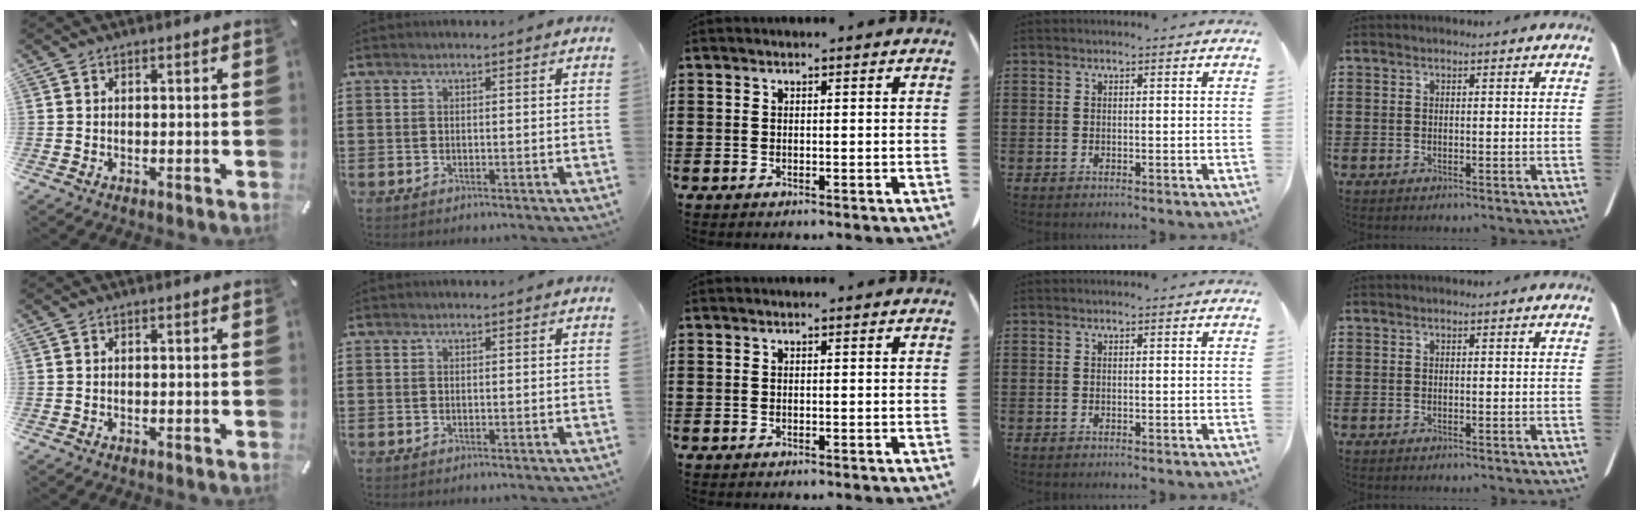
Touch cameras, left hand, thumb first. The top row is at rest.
{}